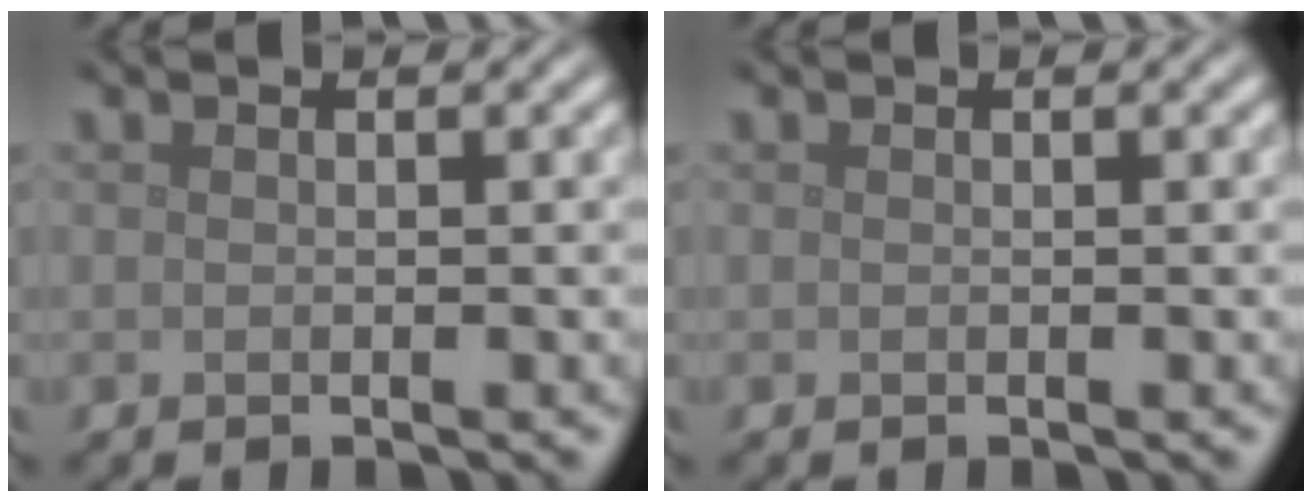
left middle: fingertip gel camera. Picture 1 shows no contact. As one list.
[{"total": 0.0}]